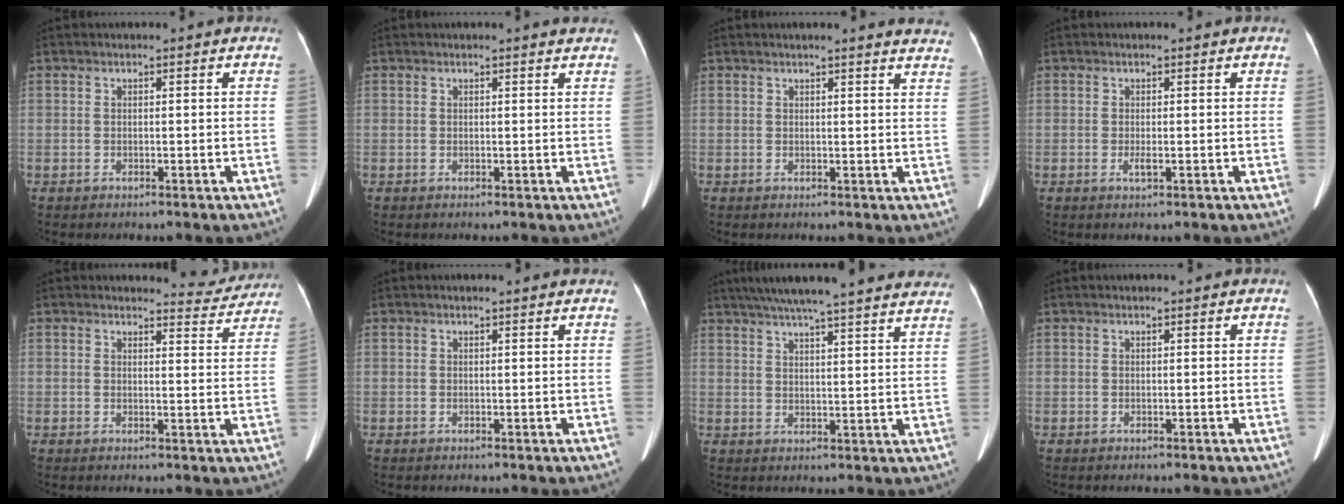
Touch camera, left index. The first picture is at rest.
{"total": 2.1, "force": [2.0, 0.1, 0.6], "torque": [-0.011, 0.002, 0.014]}
{"total": 10.4, "force": [9.8, 0.5, 3.3], "torque": [-0.021, -0.032, 0.081]}
{"total": 1.0, "force": [-0.2, 0.2, 1.0], "torque": [-0.019, -0.003, -0.004]}
{"total": 4.7, "force": [4.6, 0.7, -0.6], "torque": [0.008, -0.021, 0.043]}
{"total": 1.3, "force": [1.2, 0.1, 0.5], "torque": [-0.013, 0.008, 0.013]}
{"total": 26.3, "force": [23.2, 1.7, 12.3], "torque": [-0.196, 0.002, 0.292]}
{"total": 0.0}